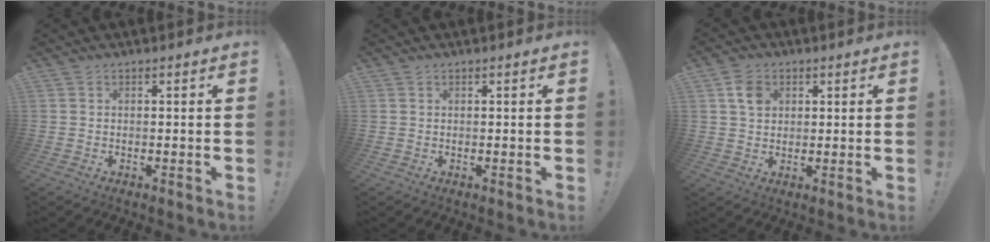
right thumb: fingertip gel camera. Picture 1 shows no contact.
{"total": 0.0}
{"total": 5.4, "force": [1.8, 4.3, 2.7], "torque": [-0.038, 0.003, 0.035]}